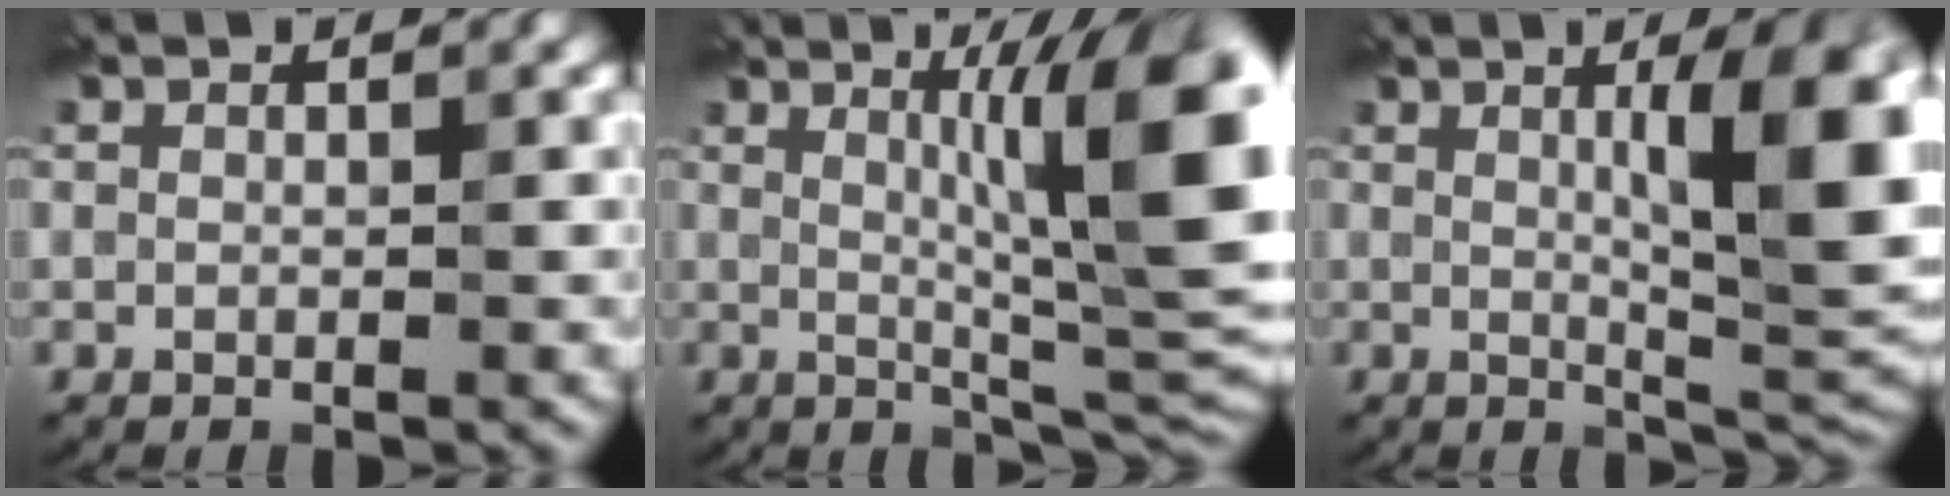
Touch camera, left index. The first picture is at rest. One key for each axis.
{"total": 11.3, "fx": 2.4, "fy": 2.3, "fz": 10.8, "tx": -0.132, "ty": 0.004, "tz": 0.041}
{"total": 10.2, "fx": 1.9, "fy": 2.4, "fz": 9.7, "tx": -0.131, "ty": -0.003, "tz": 0.034}